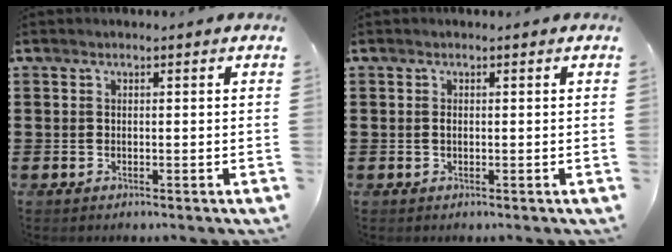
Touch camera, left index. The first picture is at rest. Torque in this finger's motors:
{"motor_torque": [0.29, 0.35, 0.09, 0.02]}